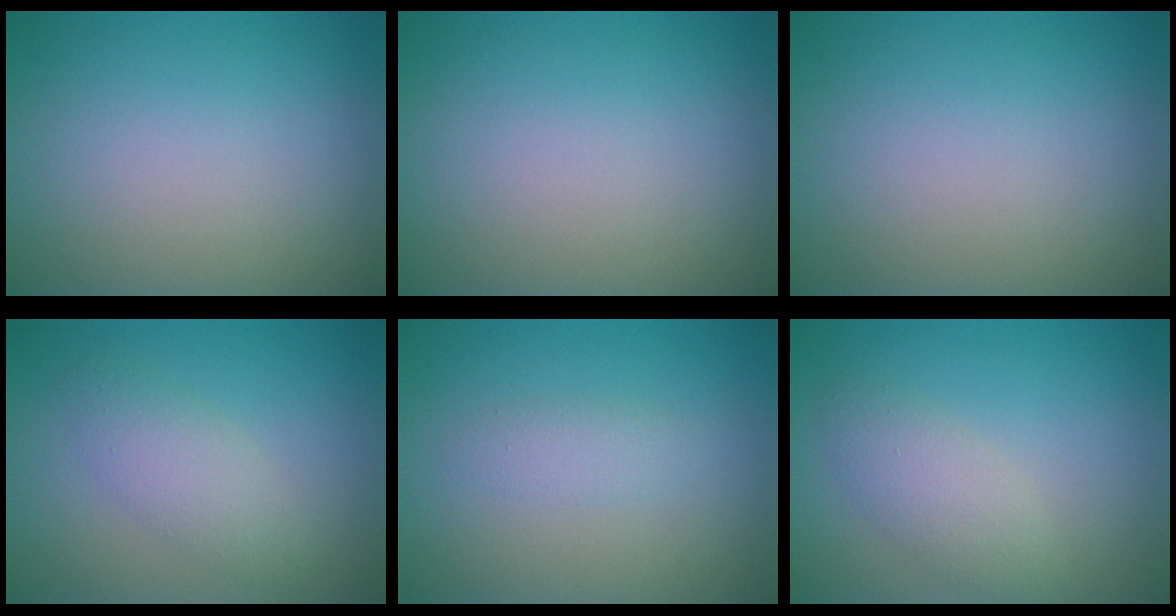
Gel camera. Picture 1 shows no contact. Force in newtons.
{"total": 0.0}
{"total": 0.0}
{"total": 2.5, "press": 2.5, "slide": 0.2}
{"total": 1.5, "press": 1.5, "slide": 0.1}
{"total": 2.6, "press": 2.6, "slide": 0.2}